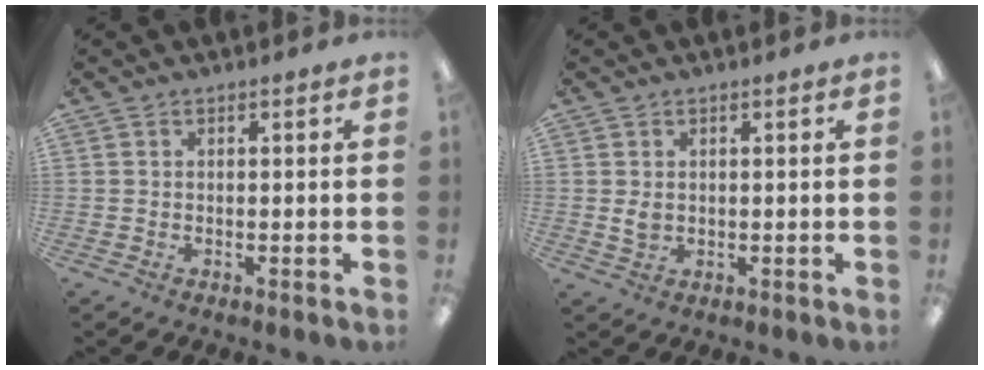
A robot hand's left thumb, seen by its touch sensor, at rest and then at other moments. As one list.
[{"total": 2.4, "force": [0.5, 1.6, 1.8], "torque": [-0.029, 0.000, 0.006]}]